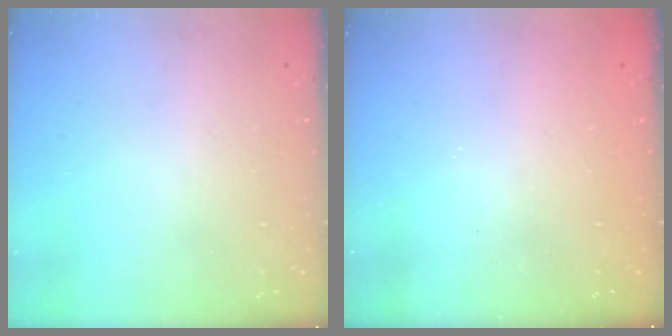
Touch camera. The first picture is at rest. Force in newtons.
{"total": 1.5, "press": 1.4, "slide": 0.6}